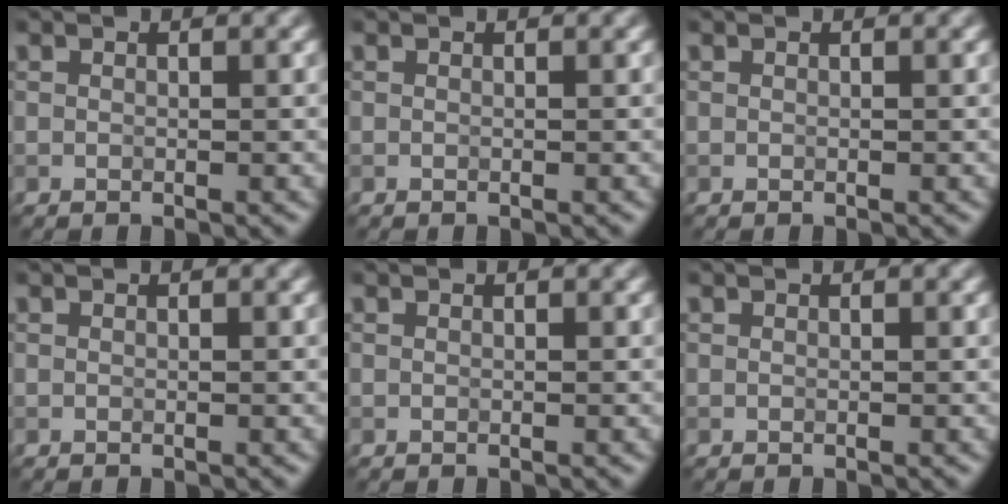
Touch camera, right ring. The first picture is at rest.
{"total": 0.0}
{"total": 0.0}
{"total": 0.0}
{"total": 0.0}
{"total": 0.0}